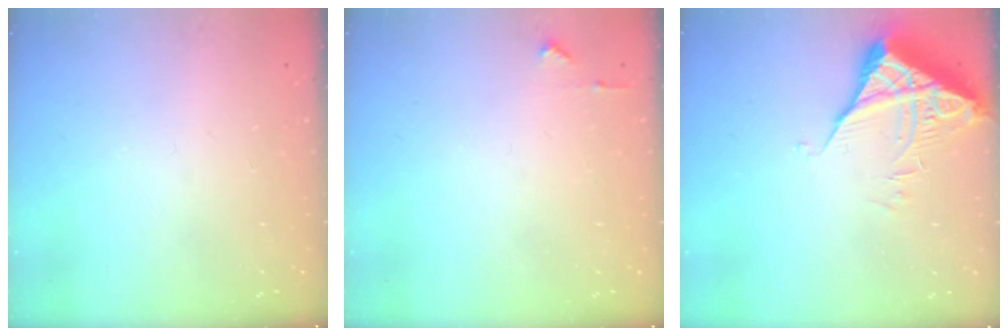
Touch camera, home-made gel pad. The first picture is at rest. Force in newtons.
{"total": 5.1, "press": 5.0, "slide": 0.8}
{"total": 5.7, "press": 5.7, "slide": 0.5}